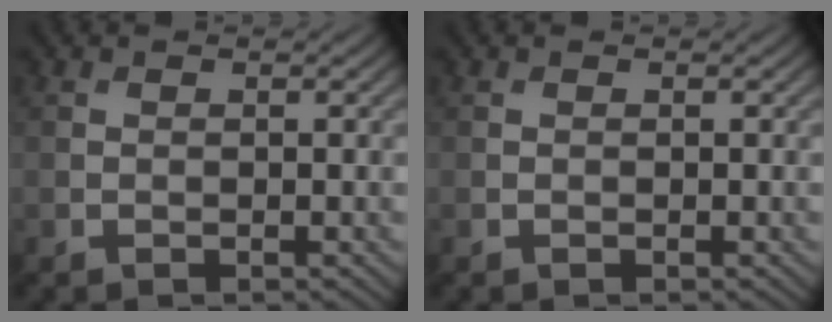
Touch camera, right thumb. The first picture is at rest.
{"total": 0.0}